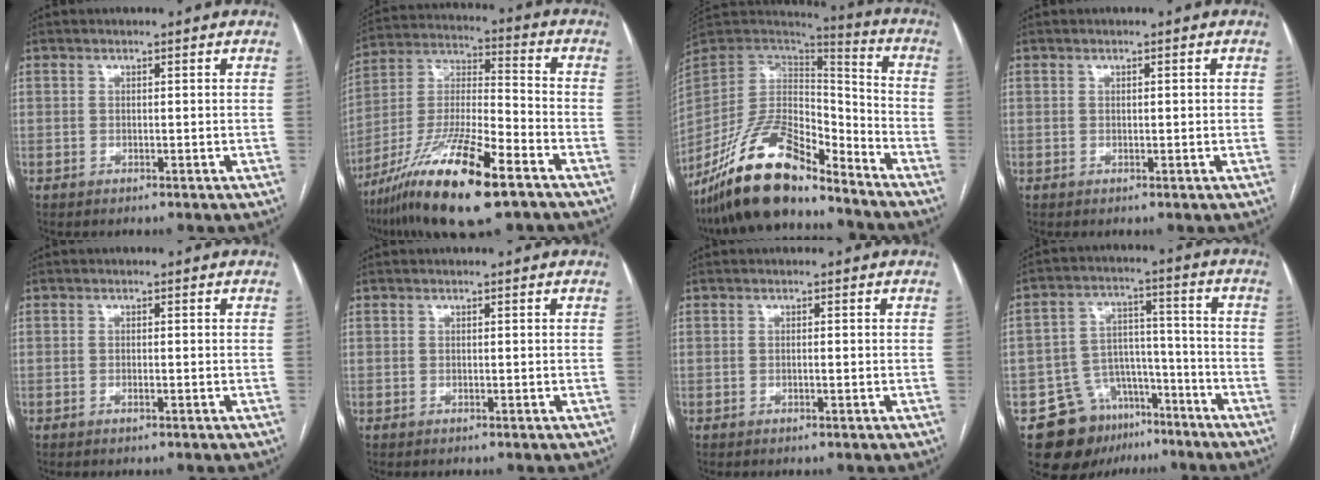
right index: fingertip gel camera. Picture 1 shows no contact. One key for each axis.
{"total": 19.9, "fx": -12.0, "fy": 2.9, "fz": 15.6, "tx": -0.315, "ty": -0.035, "tz": -0.214}
{"total": 18.1, "fx": -14.1, "fy": 5.7, "fz": 9.8, "tx": -0.186, "ty": 0.016, "tz": -0.258}
{"total": 0.6, "fx": 0.1, "fy": 0.1, "fz": 0.5, "tx": -0.011, "ty": 0.000, "tz": 0.002}
{"total": 0.6, "fx": -0.3, "fy": 0.0, "fz": 0.6, "tx": -0.013, "ty": -0.001, "tz": -0.004}
{"total": 0.0}
{"total": 0.6, "fx": -0.1, "fy": 0.0, "fz": 0.6, "tx": -0.011, "ty": 0.000, "tz": -0.002}
{"total": 11.9, "fx": -7.7, "fy": 8.2, "fz": 3.7, "tx": -0.054, "ty": 0.052, "tz": -0.116}